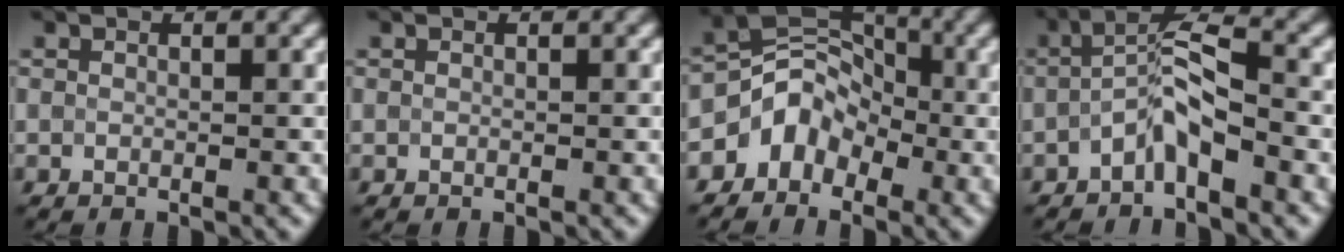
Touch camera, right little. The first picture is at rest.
{"total": 0.0}
{"total": 4.7, "force": [-2.1, 3.7, 2.1], "torque": [-0.023, 0.009, -0.045]}
{"total": 3.8, "force": [-1.5, 1.0, 3.3], "torque": [-0.066, 0.015, -0.037]}